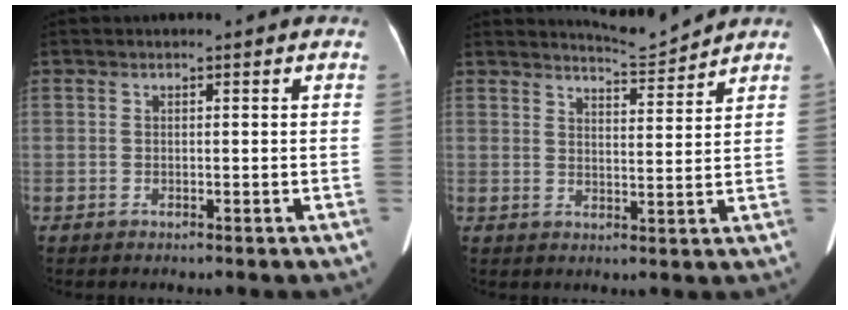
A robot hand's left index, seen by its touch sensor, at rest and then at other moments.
{"total": 4.5, "force": [4.4, -0.9, -0.6], "torque": [-0.003, -0.017, 0.074]}